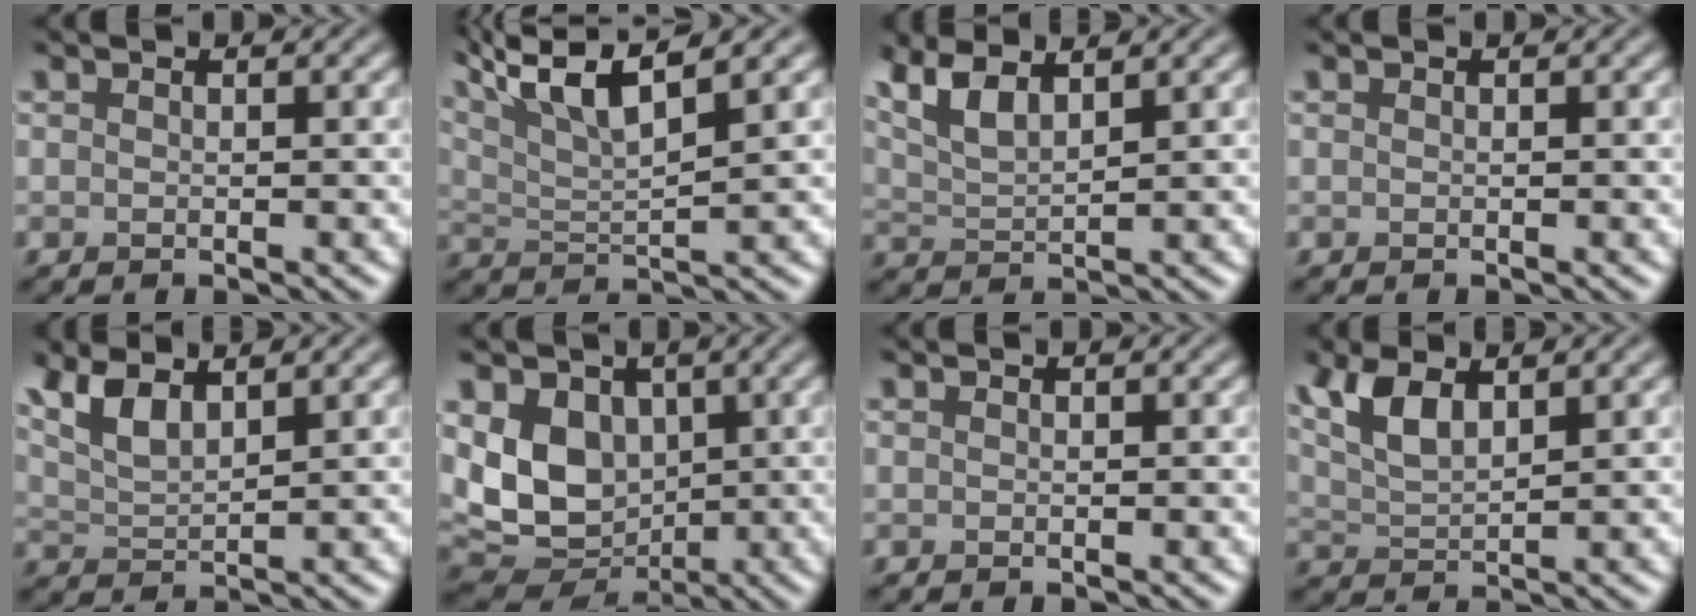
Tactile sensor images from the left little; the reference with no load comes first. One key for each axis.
{"total": 7.6, "fx": 5.1, "fy": 1.8, "fz": 5.4, "tx": -0.101, "ty": 0.019, "tz": 0.090}
{"total": 4.6, "fx": 3.1, "fy": 1.4, "fz": 3.1, "tx": -0.074, "ty": 0.008, "tz": 0.064}
{"total": 0.0}
{"total": 4.3, "fx": 2.9, "fy": 1.5, "fz": 2.8, "tx": -0.071, "ty": 0.004, "tz": 0.060}
{"total": 8.0, "fx": 0.9, "fy": 6.1, "fz": 5.0, "tx": -0.103, "ty": -0.016, "tz": 0.018}
{"total": 0.0}
{"total": 4.5, "fx": 2.5, "fy": 1.8, "fz": 3.3, "tx": -0.079, "ty": 0.004, "tz": 0.052}